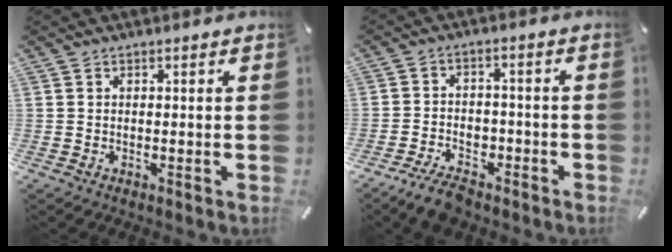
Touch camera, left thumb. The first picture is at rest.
{"total": 6.4, "force": [-4.7, 3.5, 2.7], "torque": [-0.049, 0.028, -0.087]}